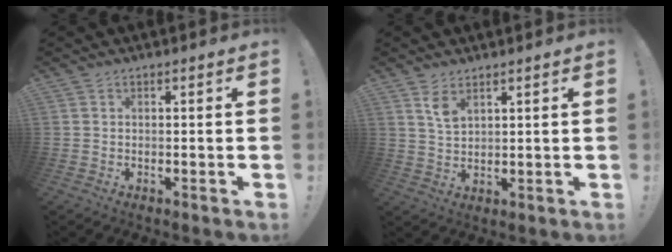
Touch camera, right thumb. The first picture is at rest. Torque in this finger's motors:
{"motor_torque": [0.00, 0.03, 0.24, 0.15, 0.00]}